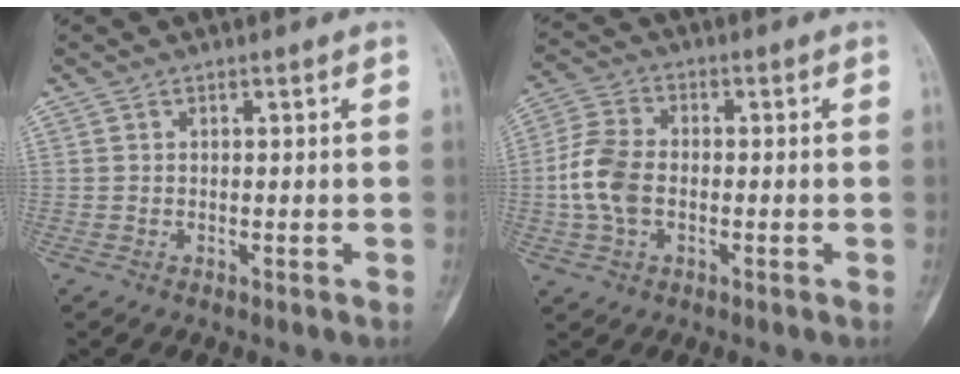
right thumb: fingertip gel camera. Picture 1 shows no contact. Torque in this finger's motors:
{"motor_torque": [1.00, 0.81, 1.49, -0.16, 0.29]}